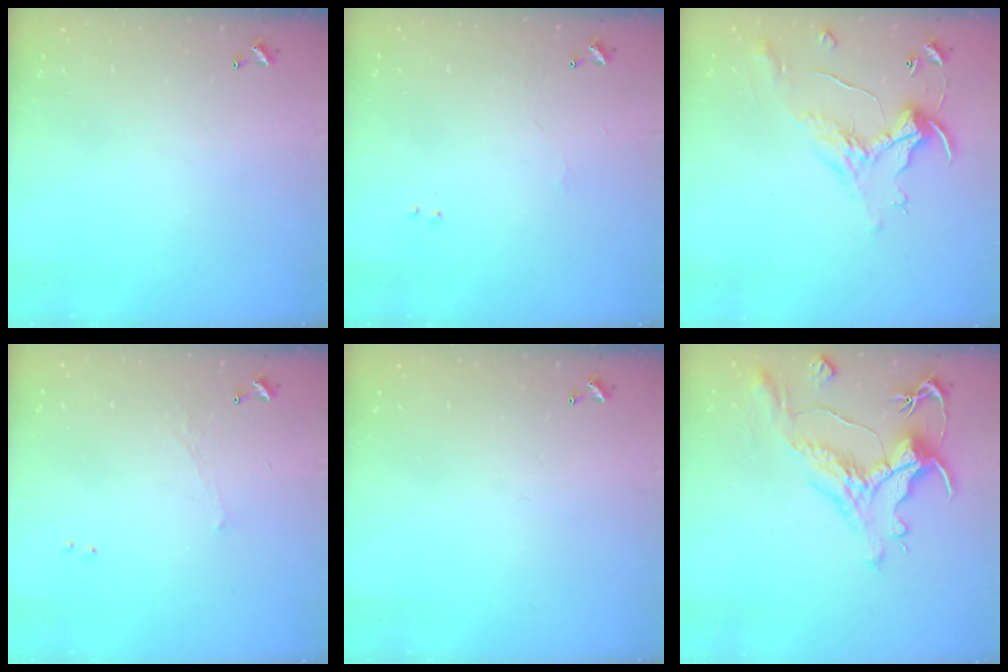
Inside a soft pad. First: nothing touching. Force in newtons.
{"total": 1.8, "press": 1.8, "slide": 0.6}
{"total": 1.1, "press": 0.8, "slide": 0.9}
{"total": 0.6, "press": 0.2, "slide": 0.5}
{"total": 0.0}
{"total": 2.2, "press": 1.7, "slide": 1.4}